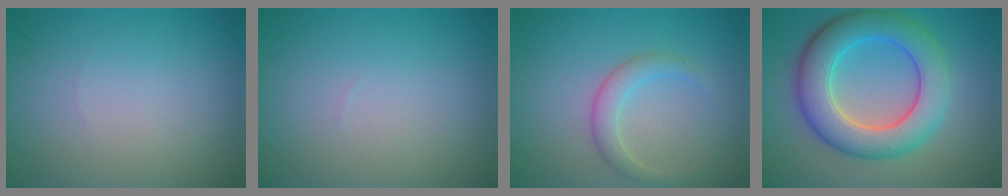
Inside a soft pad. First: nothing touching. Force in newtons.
{"total": 0.0}
{"total": 2.3, "press": 2.3, "slide": 0.1}
{"total": 8.0, "press": 8.0, "slide": 0.2}